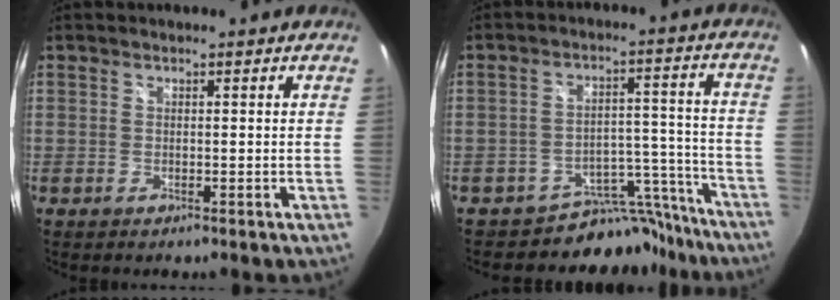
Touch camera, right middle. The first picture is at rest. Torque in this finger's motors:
{"motor_torque": [0.15, -0.16, 0.01, 0.00]}